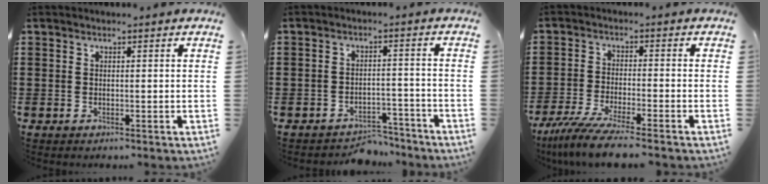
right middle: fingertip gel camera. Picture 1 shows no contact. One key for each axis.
{"total": 3.6, "fx": -3.5, "fy": 0.7, "fz": -0.1, "tx": -0.005, "ty": 0.004, "tz": -0.075}
{"total": 6.2, "fx": -5.2, "fy": -0.3, "fz": 3.3, "tx": -0.079, "ty": -0.023, "tz": -0.102}